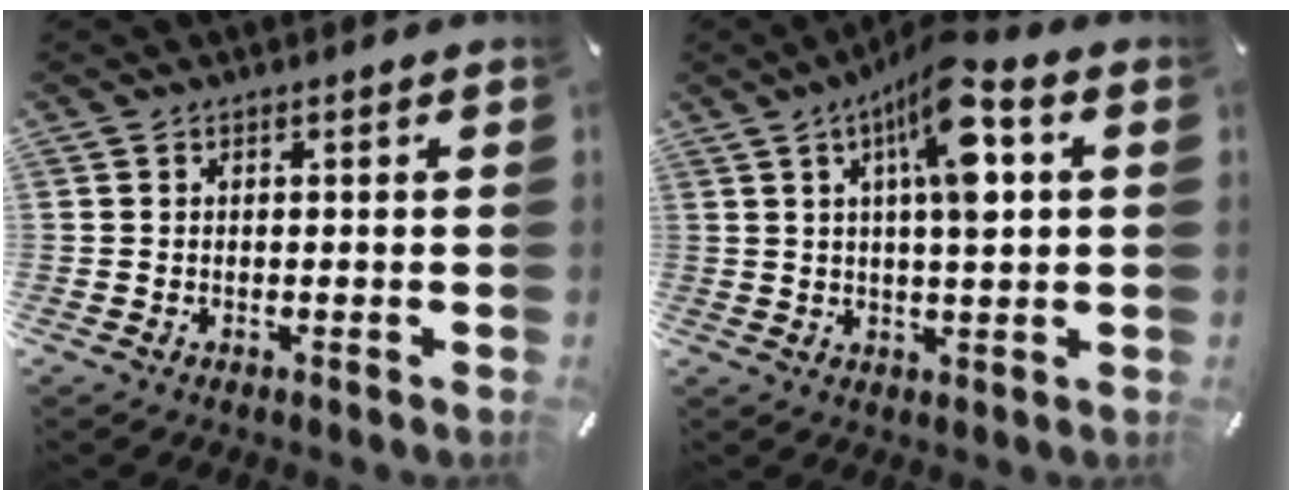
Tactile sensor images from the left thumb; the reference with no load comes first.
{"total": 11.0, "force": [3.9, 2.9, 9.8], "torque": [-0.166, -0.004, 0.062]}